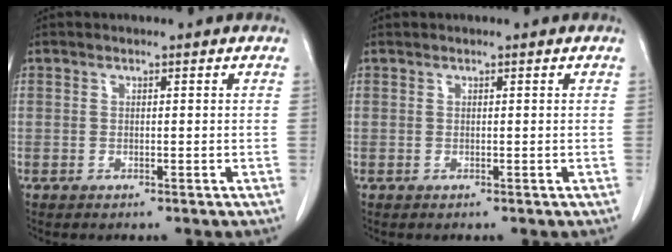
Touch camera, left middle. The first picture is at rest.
{"total": 0.0}